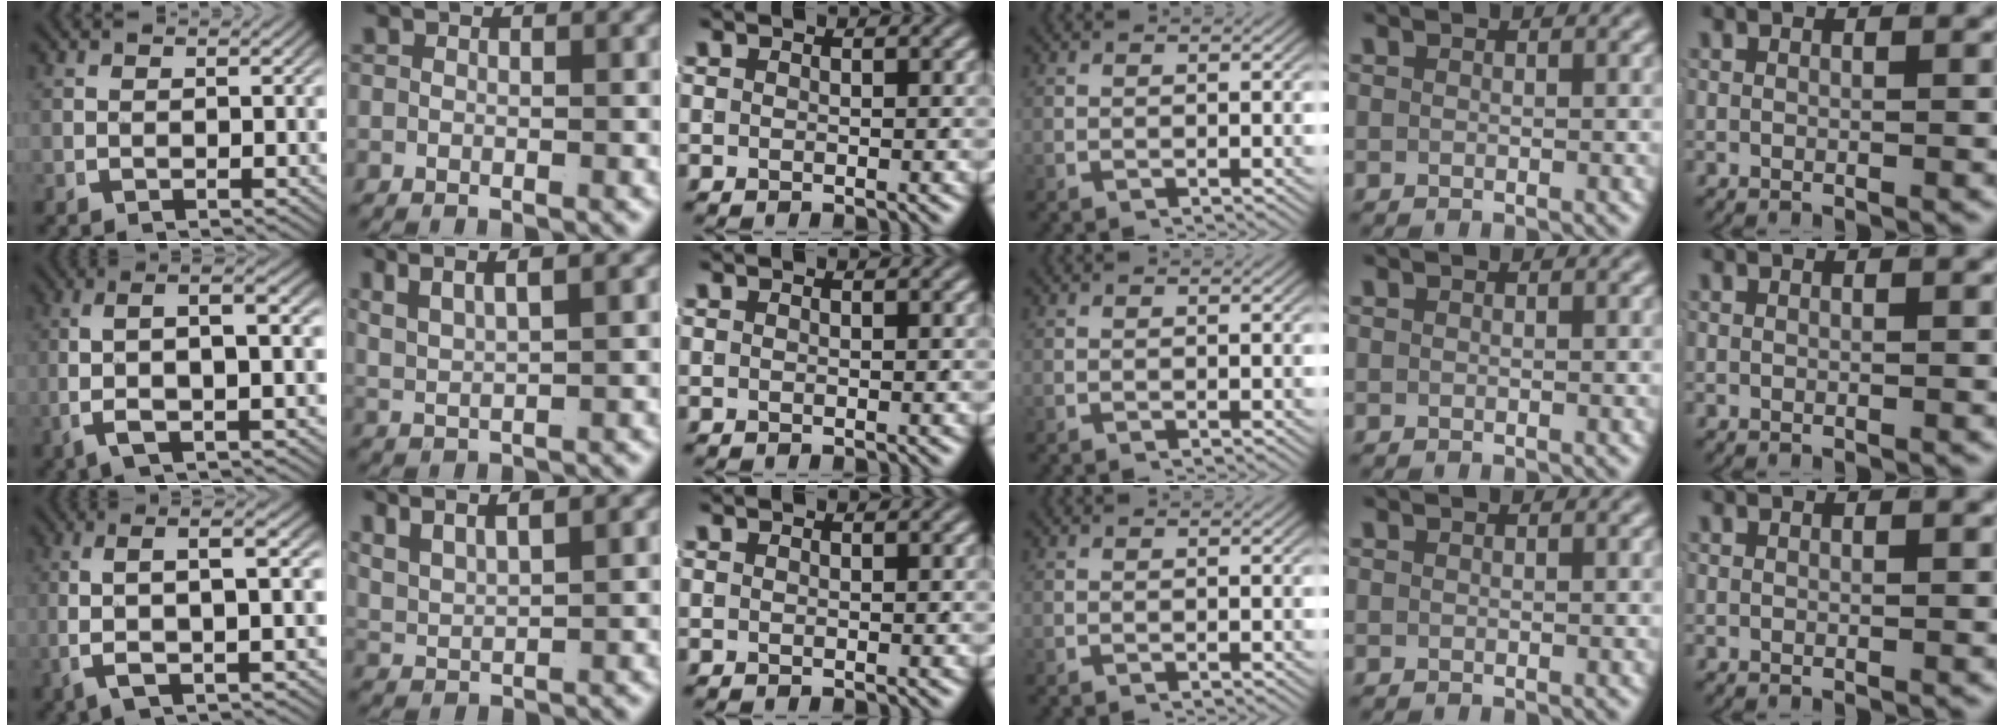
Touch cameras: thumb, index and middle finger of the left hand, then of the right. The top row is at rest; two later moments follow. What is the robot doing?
{"motion": "lift_and_place", "object": "jacket"}